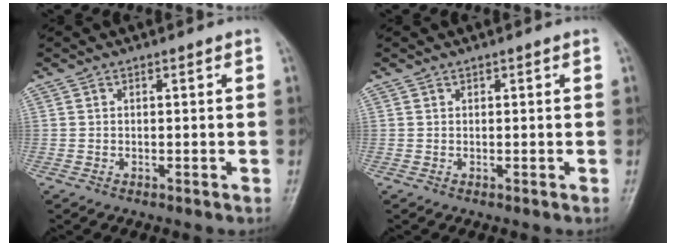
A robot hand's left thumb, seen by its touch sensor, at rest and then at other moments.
{"total": 0.0}